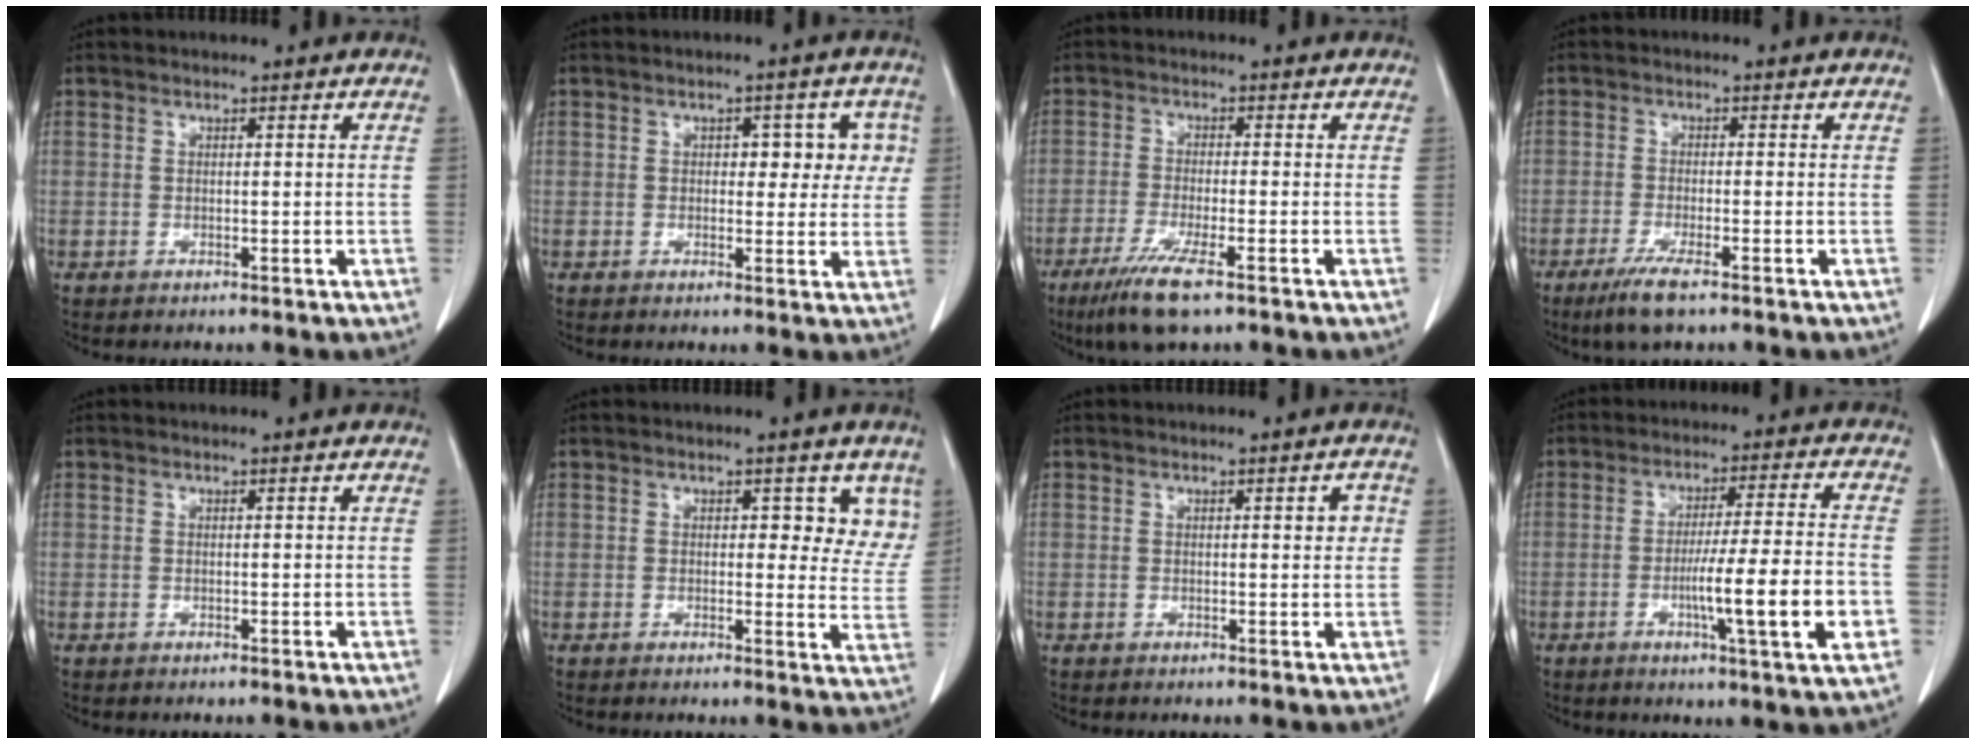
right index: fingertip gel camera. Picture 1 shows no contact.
{"total": 5.8, "force": [1.3, 3.4, 4.5], "torque": [-0.035, 0.020, 0.014]}
{"total": 7.3, "force": [-4.5, 0.6, 5.7], "torque": [-0.109, -0.019, -0.078]}
{"total": 4.9, "force": [-3.2, 0.4, 3.7], "torque": [-0.074, -0.013, -0.056]}
{"total": 0.0}
{"total": 5.7, "force": [3.3, 3.4, 3.2], "torque": [-0.013, -0.010, 0.024]}
{"total": 2.0, "force": [0.5, 0.7, 1.8], "torque": [-0.019, 0.002, 0.006]}
{"total": 12.5, "force": [-3.5, -0.5, 12.0], "torque": [-0.191, -0.012, -0.060]}